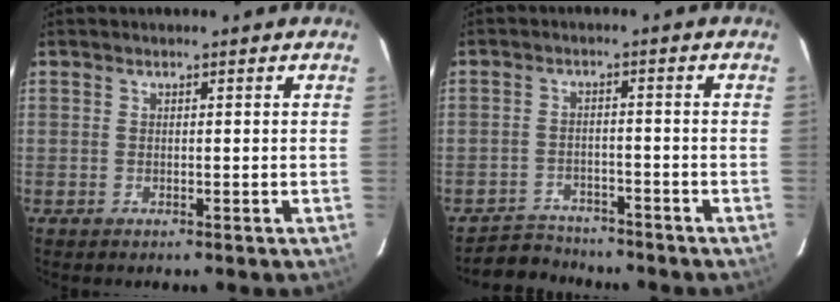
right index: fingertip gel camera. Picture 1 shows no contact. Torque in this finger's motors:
{"motor_torque": [0.33, -0.26, 0.02, 0.00]}